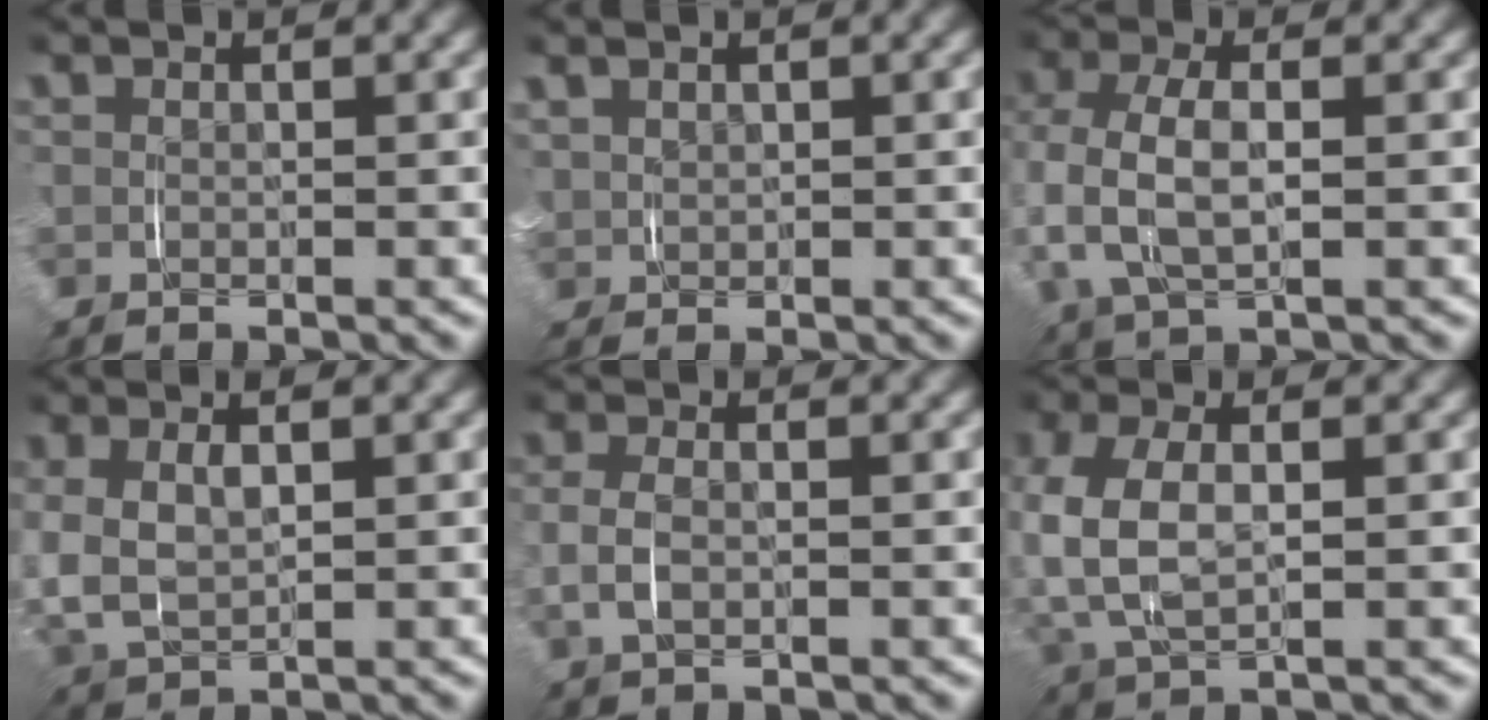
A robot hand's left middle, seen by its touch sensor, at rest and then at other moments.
{"total": 1.8, "force": [1.1, 1.4, 0.5], "torque": [-0.022, 0.003, 0.024]}
{"total": 5.7, "force": [0.2, 3.5, 4.4], "torque": [-0.133, -0.008, 0.012]}
{"total": 5.9, "force": [0.4, 4.5, 3.8], "torque": [-0.113, -0.006, 0.017]}
{"total": 2.4, "force": [-0.1, 1.4, 1.9], "torque": [-0.056, -0.001, 0.002]}
{"total": 6.5, "force": [0.4, 4.3, 4.8], "torque": [-0.145, -0.006, 0.016]}